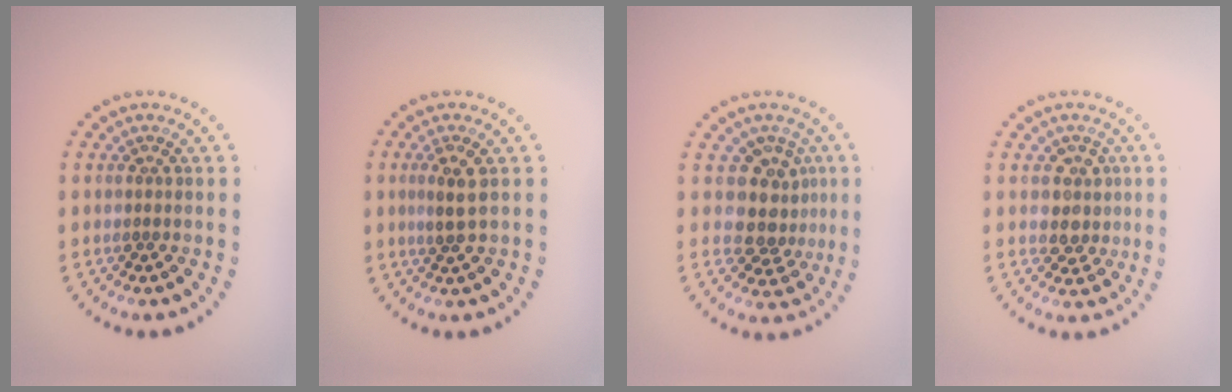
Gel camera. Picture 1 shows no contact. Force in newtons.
{"total": 2.0, "press": 1.8, "slide": 0.7}
{"total": 3.9, "press": 3.1, "slide": 2.3}
{"total": 2.4, "press": 2.1, "slide": 1.2}